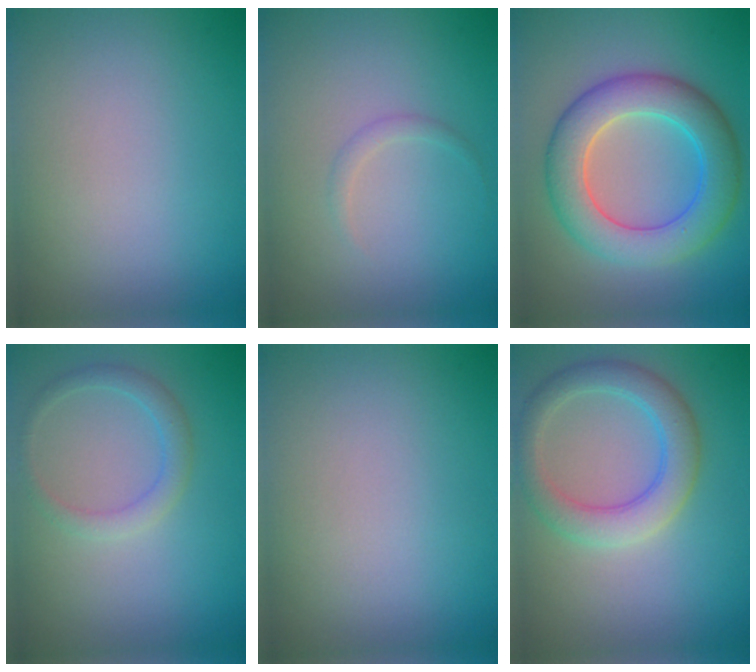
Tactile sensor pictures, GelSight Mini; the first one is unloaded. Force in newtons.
{"total": 0.8, "press": 0.8, "slide": 0.1}
{"total": 7.5, "press": 7.5, "slide": 0.2}
{"total": 2.0, "press": 2.0, "slide": 0.1}
{"total": 0.0}
{"total": 4.3, "press": 4.3, "slide": 0.2}